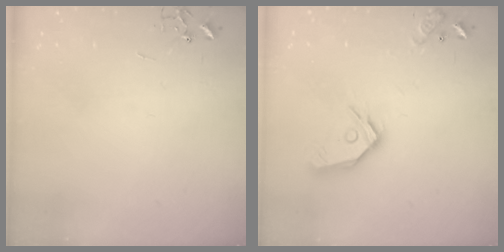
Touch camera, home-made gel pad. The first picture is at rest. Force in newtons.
{"total": 14.7, "press": 14.6, "slide": 2.0}